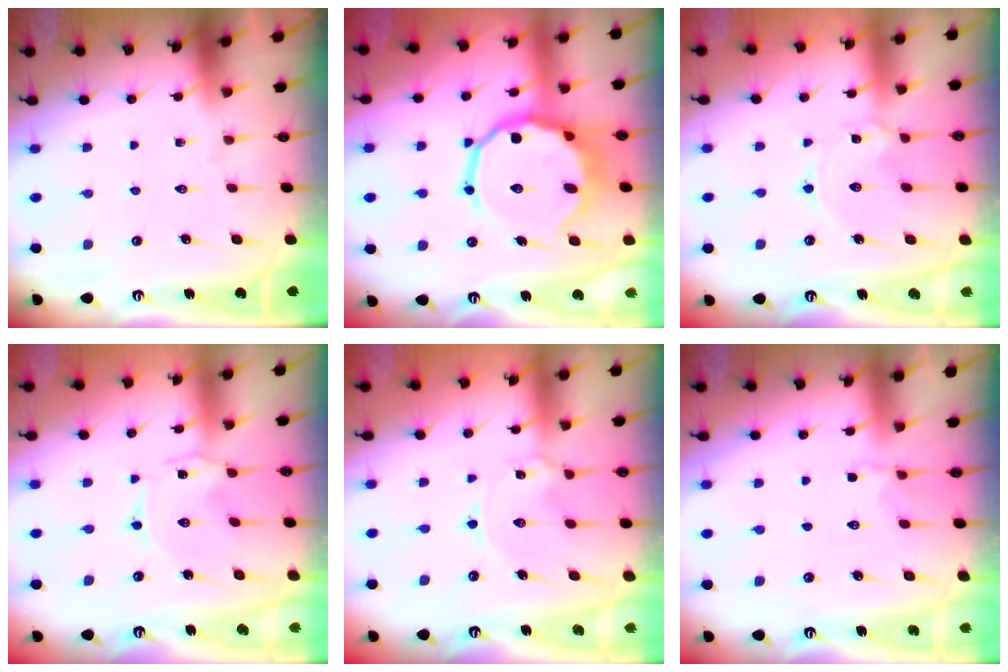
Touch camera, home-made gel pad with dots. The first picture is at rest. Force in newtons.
{"total": 14.2, "press": 13.9, "slide": 3.0}
{"total": 2.8, "press": 2.8, "slide": 0.2}
{"total": 0.6, "press": 0.5, "slide": 0.2}
{"total": 2.4, "press": 2.4, "slide": 0.1}
{"total": 3.2, "press": 2.7, "slide": 1.8}